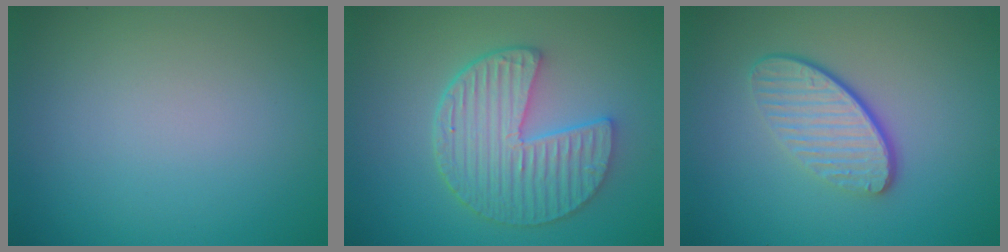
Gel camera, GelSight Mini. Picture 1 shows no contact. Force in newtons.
{"total": 5.9, "press": 4.7, "slide": 3.5}
{"total": 4.3, "press": 3.1, "slide": 3.0}